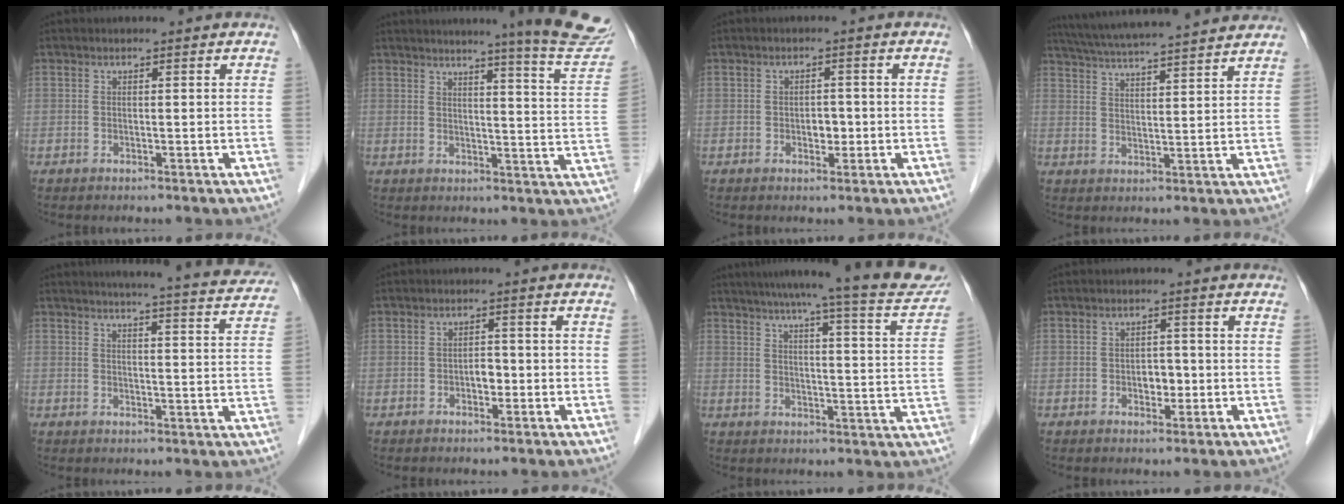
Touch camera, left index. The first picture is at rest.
{"total": 16.3, "force": [14.3, -0.9, 7.6], "torque": [-0.090, -0.077, 0.152]}
{"total": 2.1, "force": [-0.7, 1.4, 1.4], "torque": [-0.019, 0.000, -0.007]}
{"total": 19.8, "force": [17.8, 0.7, 8.6], "torque": [-0.153, 0.030, 0.253]}
{"total": 18.7, "force": [17.5, 0.8, 6.6], "torque": [-0.087, -0.036, 0.198]}
{"total": 2.3, "force": [-1.0, 1.4, 1.5], "torque": [-0.019, 0.006, -0.015]}
{"total": 20.5, "force": [18.1, 0.9, 9.6], "torque": [-0.132, -0.033, 0.216]}
{"total": 2.7, "force": [-0.8, 1.8, 1.8], "torque": [-0.023, 0.003, -0.009]}